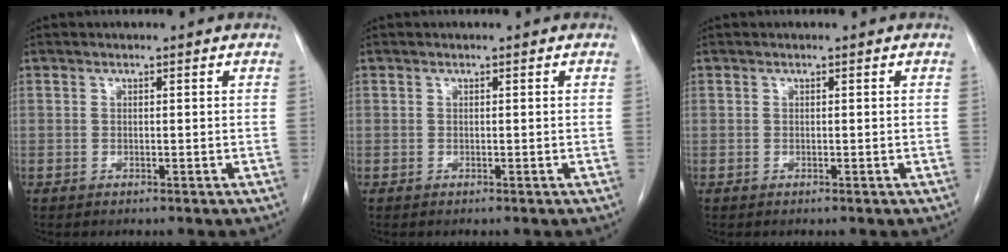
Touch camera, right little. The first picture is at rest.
{"total": 0.0}
{"total": 0.0}